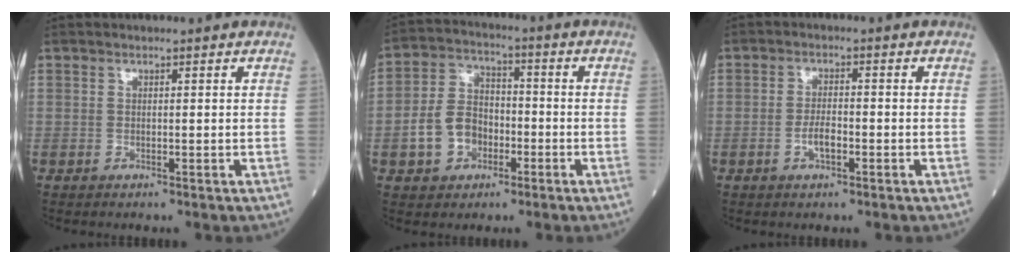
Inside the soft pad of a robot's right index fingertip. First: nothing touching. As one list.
[{"total": 8.0, "force": [-2.8, 6.0, 4.6], "torque": [-0.105, 0.020, -0.049]}, {"total": 3.0, "force": [-1.1, 1.0, 2.6], "torque": [-0.051, 0.003, -0.019]}]